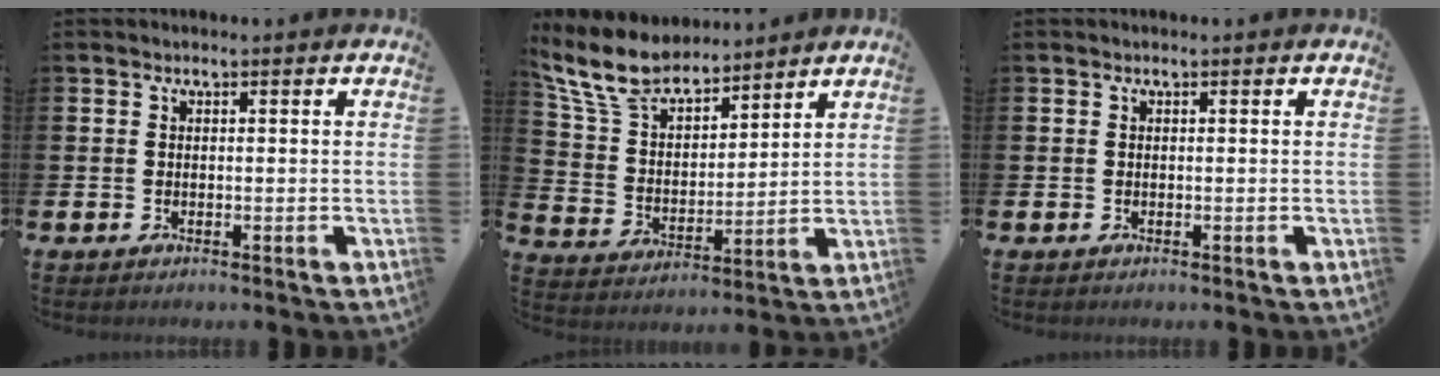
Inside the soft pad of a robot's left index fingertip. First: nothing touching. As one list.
[{"total": 9.2, "force": [8.3, 2.9, 2.7], "torque": [-0.097, -0.038, 0.156]}, {"total": 0.0}]